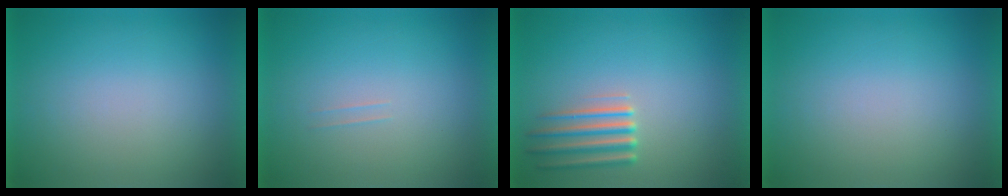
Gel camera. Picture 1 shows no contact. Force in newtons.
{"total": 1.1}
{"total": 2.3}
{"total": 0.0}